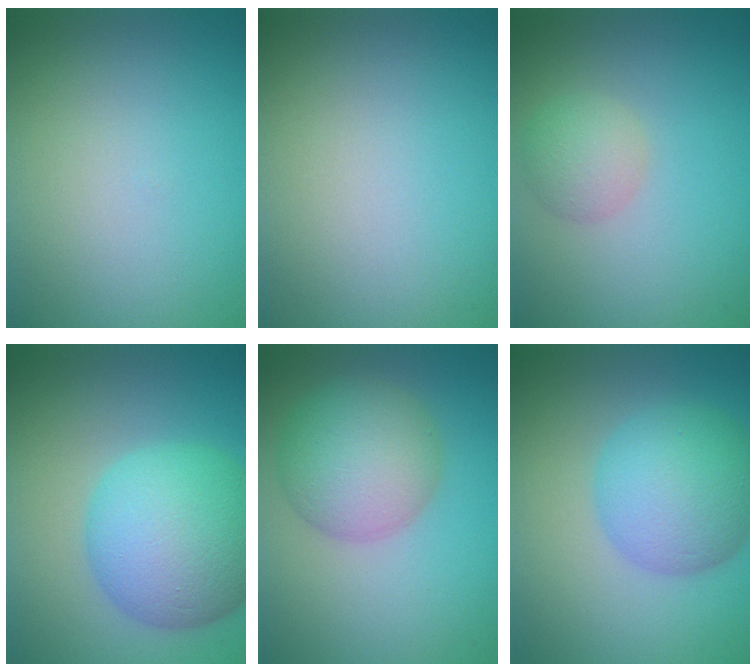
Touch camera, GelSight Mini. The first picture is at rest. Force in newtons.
{"total": 0.0}
{"total": 2.7, "press": 2.7, "slide": 0.2}
{"total": 9.7, "press": 9.7, "slide": 0.2}
{"total": 6.6, "press": 6.6, "slide": 0.2}
{"total": 6.9, "press": 6.9, "slide": 0.2}